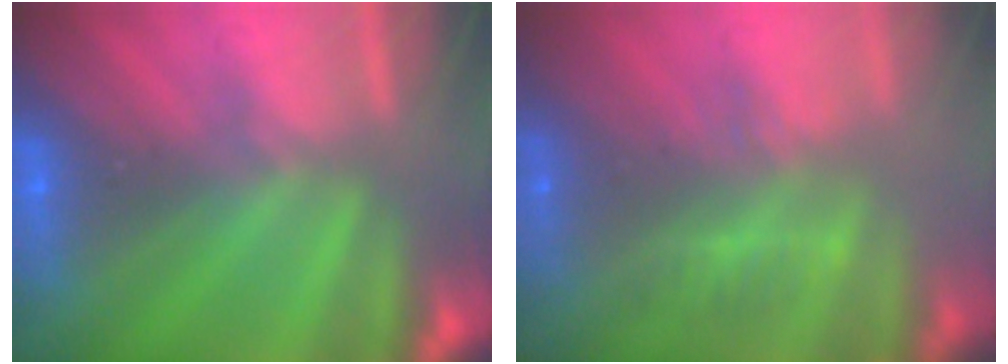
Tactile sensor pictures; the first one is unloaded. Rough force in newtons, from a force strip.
{"total": 3.2}